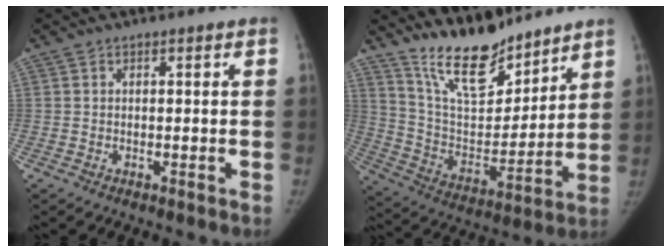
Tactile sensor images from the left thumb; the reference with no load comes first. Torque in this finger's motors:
{"motor_torque": [0.26, 0.15, 1.37, -1.40, 0.12]}